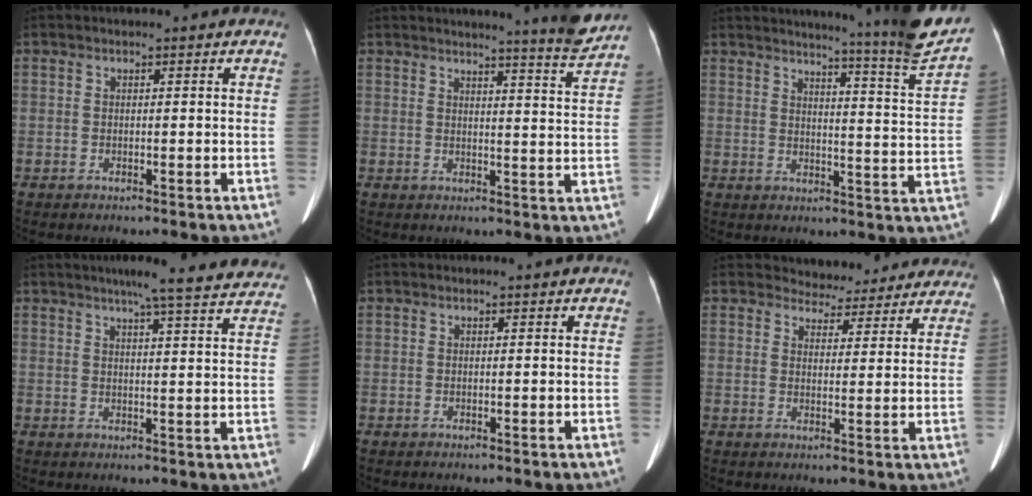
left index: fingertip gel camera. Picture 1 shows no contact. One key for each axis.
{"total": 6.7, "fx": 6.3, "fy": -1.6, "fz": 1.8, "tx": -0.035, "ty": -0.043, "tz": 0.071}
{"total": 15.3, "fx": 13.9, "fy": -2.7, "fz": 5.8, "tx": -0.093, "ty": -0.087, "tz": 0.163}
{"total": 16.9, "fx": 15.0, "fy": 0.5, "fz": 7.6, "tx": -0.098, "ty": -0.013, "tz": 0.171}
{"total": 0.0}
{"total": 9.3, "fx": 8.8, "fy": 3.2, "fz": 0.1, "tx": 0.024, "ty": 0.003, "tz": 0.090}